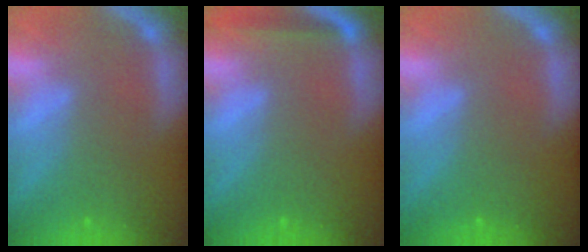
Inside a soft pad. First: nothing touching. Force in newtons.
{"total": 1.9}
{"total": 0.0}